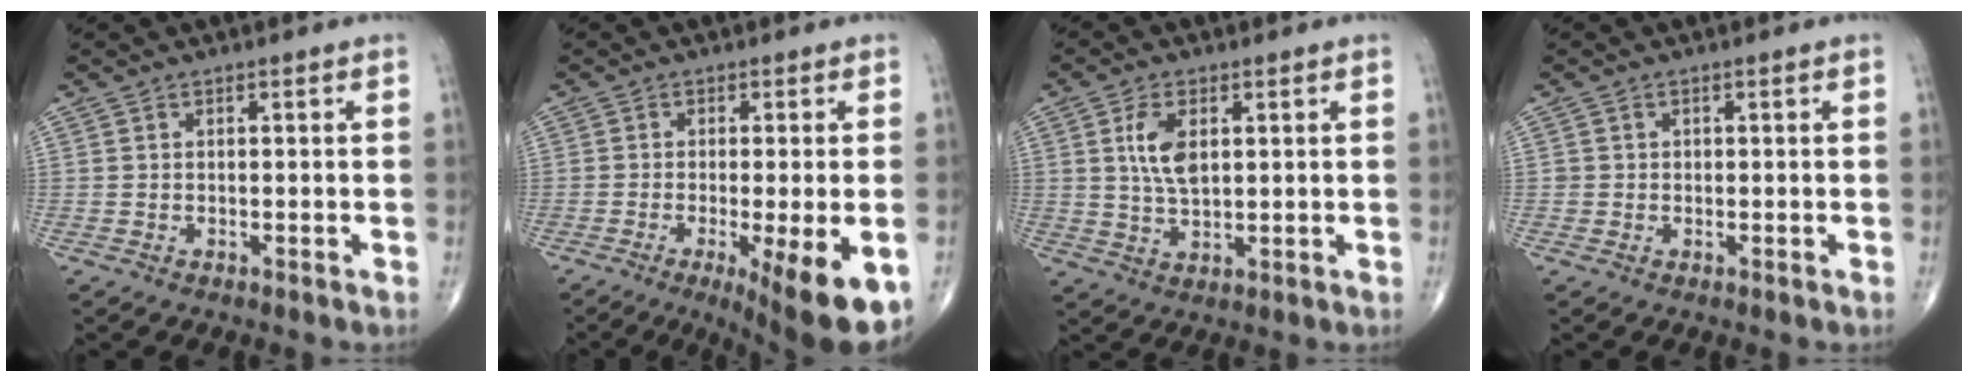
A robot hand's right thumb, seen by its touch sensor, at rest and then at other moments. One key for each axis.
{"total": 13.7, "fx": -5.5, "fy": 3.2, "fz": 12.2, "tx": -0.136, "ty": -0.015, "tz": -0.071}
{"total": 6.6, "fx": 1.7, "fy": 3.4, "fz": 5.4, "tx": -0.104, "ty": -0.007, "tz": 0.035}
{"total": 0.8, "fx": -0.1, "fy": 0.8, "fz": 0.0, "tx": 0.006, "ty": 0.005, "tz": -0.002}